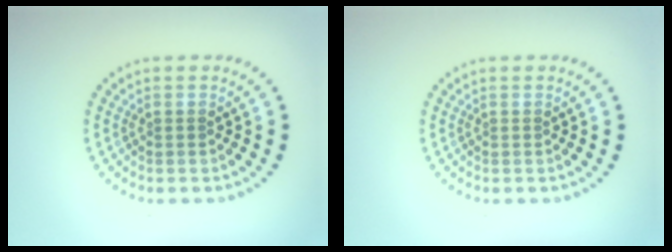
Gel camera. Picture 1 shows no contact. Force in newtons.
{"total": 0.0}